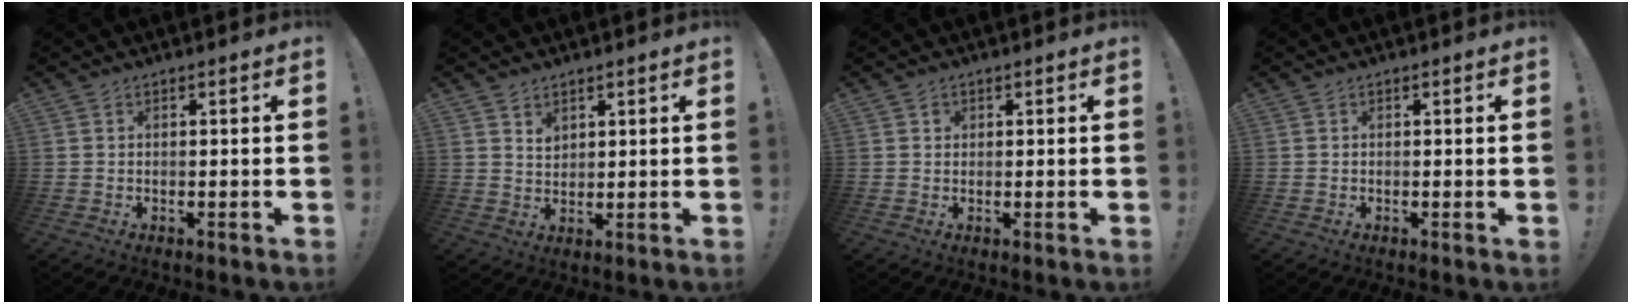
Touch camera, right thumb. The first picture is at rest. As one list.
[{"total": 3.1, "force": [2.3, 2.0, 0.8], "torque": [-0.004, -0.018, 0.041]}, {"total": 1.1, "force": [0.5, 0.9, 0.1], "torque": [0.003, -0.001, 0.008]}, {"total": 0.0}]